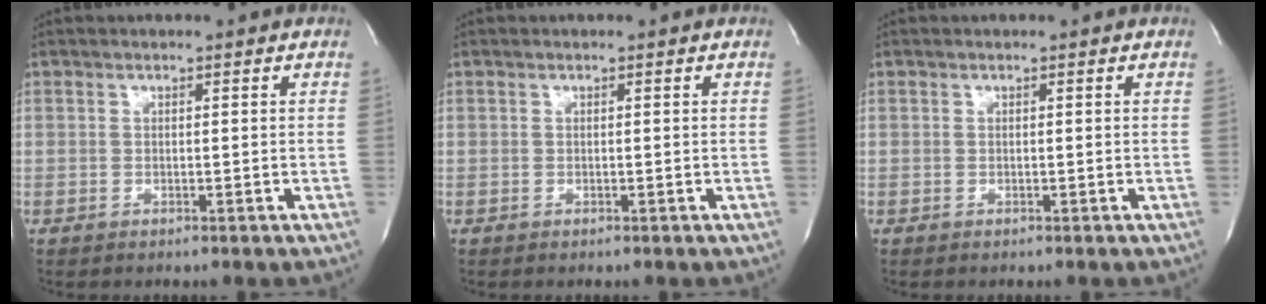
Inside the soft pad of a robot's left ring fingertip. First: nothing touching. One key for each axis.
{"total": 0.0}
{"total": 0.0}